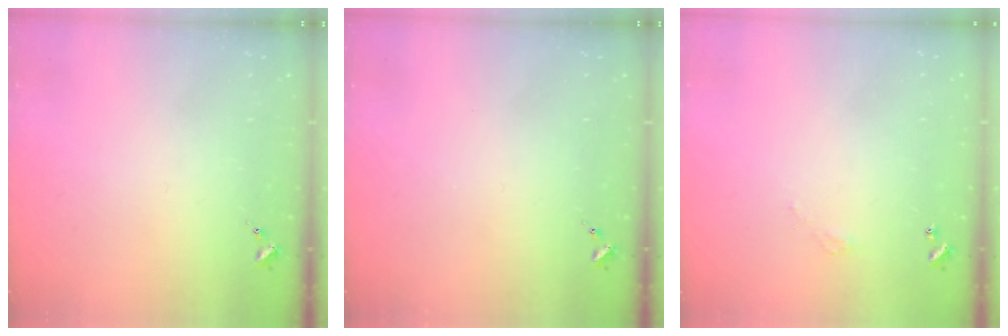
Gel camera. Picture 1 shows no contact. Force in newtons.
{"total": 0.0}
{"total": 2.7, "press": 2.7, "slide": 0.2}